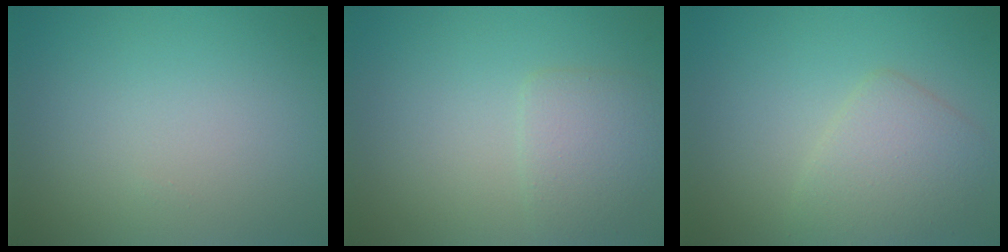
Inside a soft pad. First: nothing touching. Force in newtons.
{"total": 2.4, "press": 2.4, "slide": 0.2}
{"total": 3.3, "press": 3.3, "slide": 0.2}